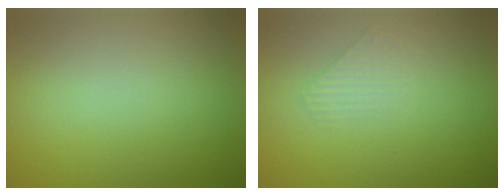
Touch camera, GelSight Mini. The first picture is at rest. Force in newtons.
{"total": 1.3, "press": 1.3, "slide": 0.2}